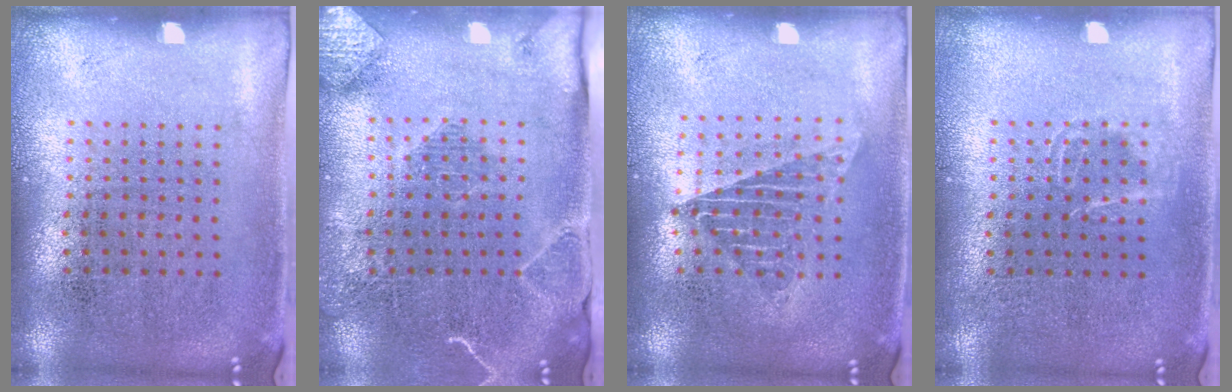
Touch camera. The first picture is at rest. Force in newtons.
{"total": 2.0, "press": 1.9, "slide": 0.3}
{"total": 1.3, "press": 1.2, "slide": 0.6}
{"total": 1.1, "press": 1.0, "slide": 0.3}